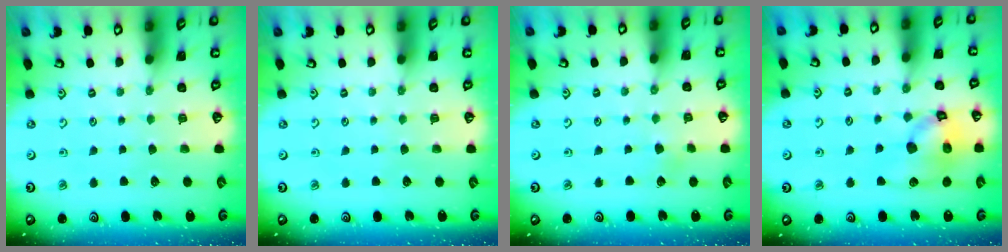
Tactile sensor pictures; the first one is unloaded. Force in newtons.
{"total": 0.0}
{"total": 1.4, "press": 1.4, "slide": 0.1}
{"total": 14.2, "press": 14.1, "slide": 2.1}